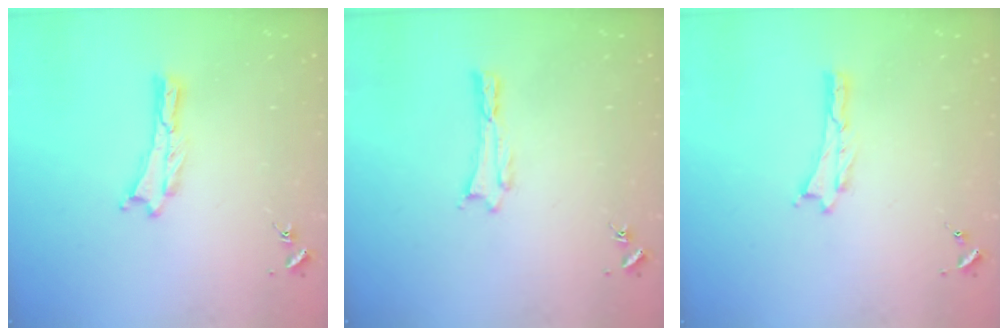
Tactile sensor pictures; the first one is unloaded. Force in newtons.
{"total": 0.0}
{"total": 0.0}